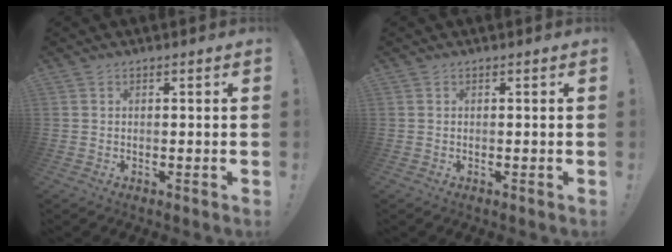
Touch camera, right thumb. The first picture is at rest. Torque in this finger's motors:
{"motor_torque": [-0.11, 0.11, 0.04, -0.04, 0.00]}